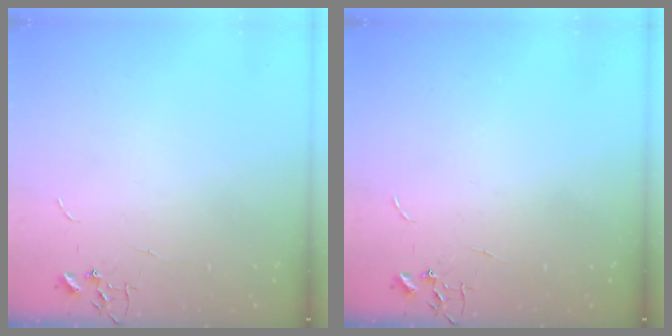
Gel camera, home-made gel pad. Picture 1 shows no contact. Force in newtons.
{"total": 0.0}